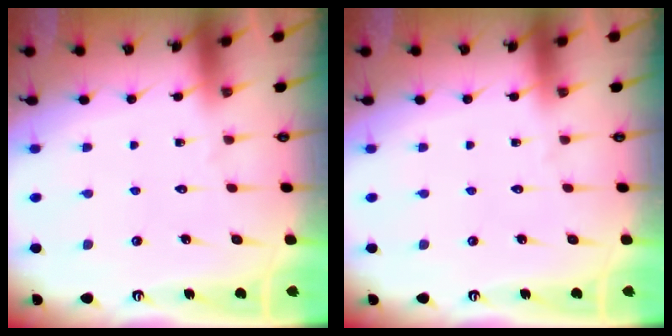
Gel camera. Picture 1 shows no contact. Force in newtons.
{"total": 0.0}